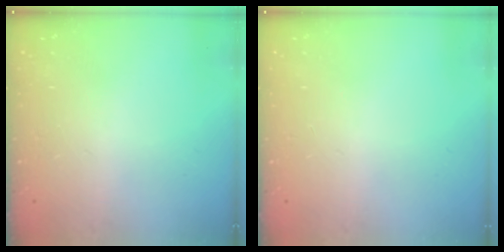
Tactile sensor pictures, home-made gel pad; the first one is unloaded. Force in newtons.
{"total": 0.0}